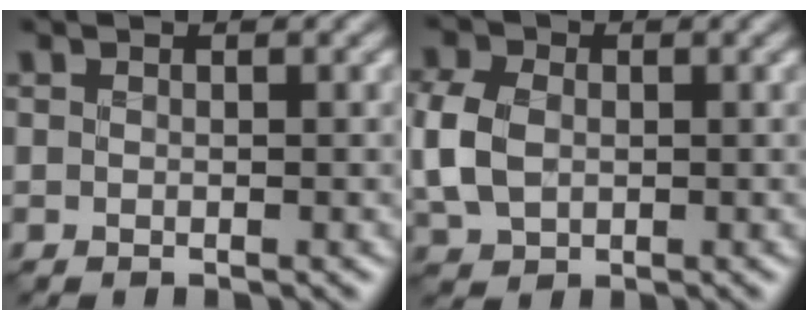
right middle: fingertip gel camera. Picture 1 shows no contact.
{"total": 4.5, "force": [-0.6, 3.3, 2.9], "torque": [-0.076, 0.002, -0.021]}